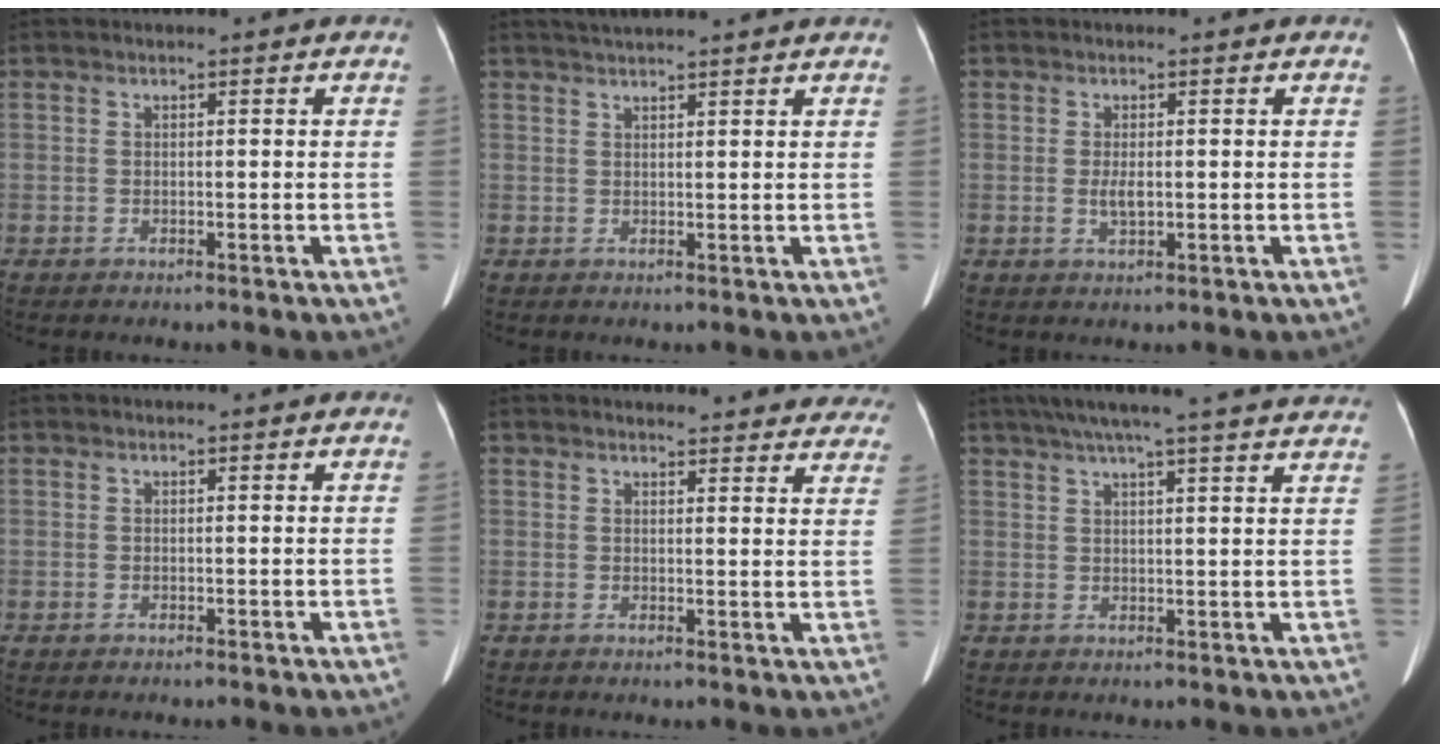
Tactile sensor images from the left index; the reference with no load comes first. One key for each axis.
{"total": 6.4, "fx": 5.8, "fy": -0.6, "fz": 2.7, "tx": -0.039, "ty": 0.032, "tz": 0.077}
{"total": 2.0, "fx": -0.2, "fy": 0.6, "fz": 1.9, "tx": -0.040, "ty": -0.002, "tz": -0.001}
{"total": 0.0}
{"total": 15.3, "fx": 14.5, "fy": 3.4, "fz": 3.6, "tx": -0.010, "ty": -0.030, "tz": 0.140}
{"total": 21.7, "fx": 18.9, "fy": 0.5, "fz": 10.6, "tx": -0.168, "ty": 0.020, "tz": 0.239}